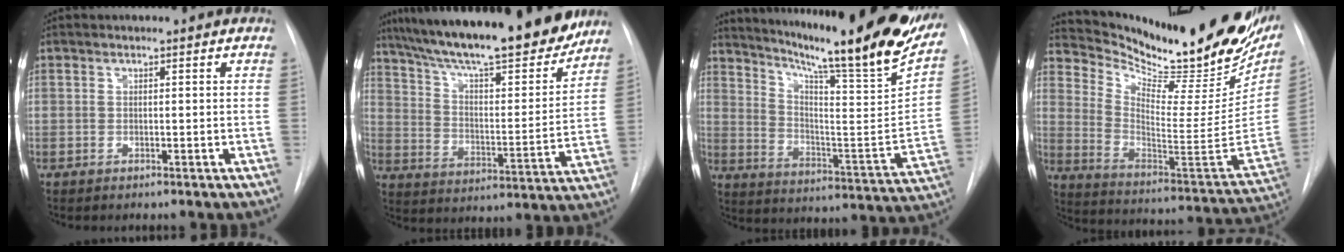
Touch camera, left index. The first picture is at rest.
{"total": 25.2, "force": [21.2, 4.0, 13.0], "torque": [-0.217, -0.010, 0.311]}
{"total": 29.7, "force": [24.5, 2.0, 16.7], "torque": [-0.269, -0.092, 0.326]}
{"total": 28.2, "force": [24.1, 6.7, 12.9], "torque": [-0.204, -0.075, 0.330]}